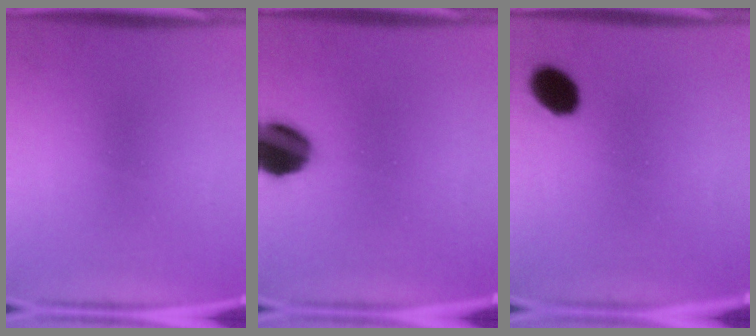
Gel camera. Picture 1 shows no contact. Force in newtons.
{"total": 12.5}
{"total": 7.3}